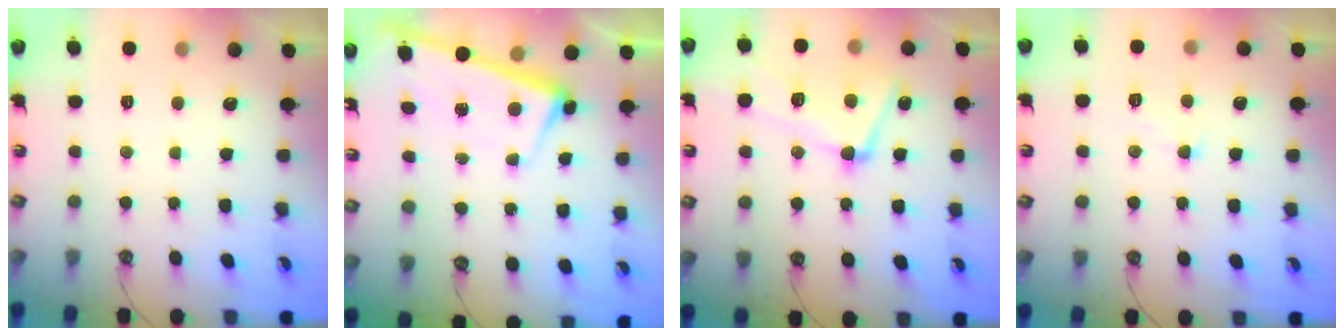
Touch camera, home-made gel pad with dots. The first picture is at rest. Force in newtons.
{"total": 2.5, "press": 2.4, "slide": 0.5}
{"total": 6.8, "press": 6.7, "slide": 1.2}
{"total": 2.3, "press": 2.2, "slide": 0.5}